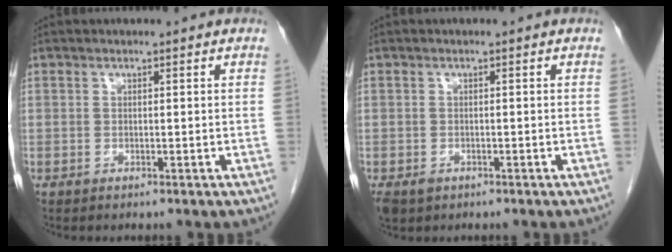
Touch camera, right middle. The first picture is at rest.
{"total": 3.2, "force": [-1.9, 2.2, 1.3], "torque": [-0.027, -0.004, -0.029]}